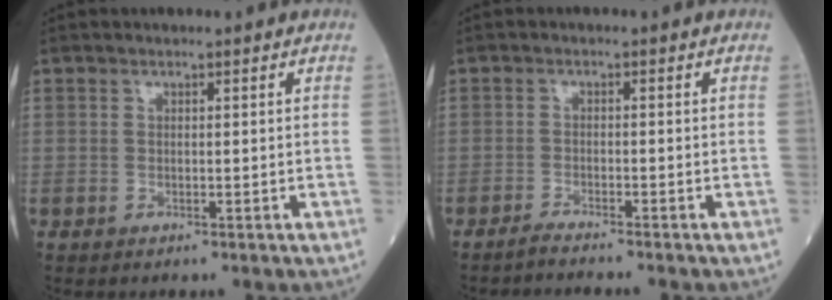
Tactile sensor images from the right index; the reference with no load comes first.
{"total": 2.3, "force": [-2.2, -0.5, 0.4], "torque": [-0.012, -0.005, -0.038]}